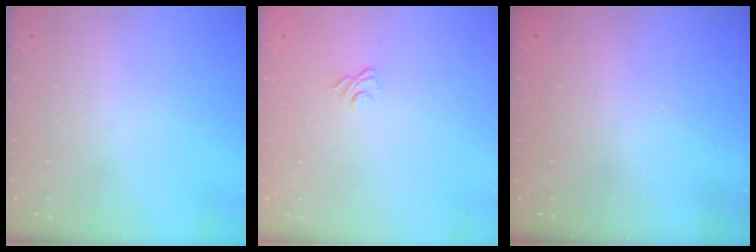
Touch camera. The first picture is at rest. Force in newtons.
{"total": 3.1, "press": 2.8, "slide": 1.3}
{"total": 2.3, "press": 2.2, "slide": 0.7}